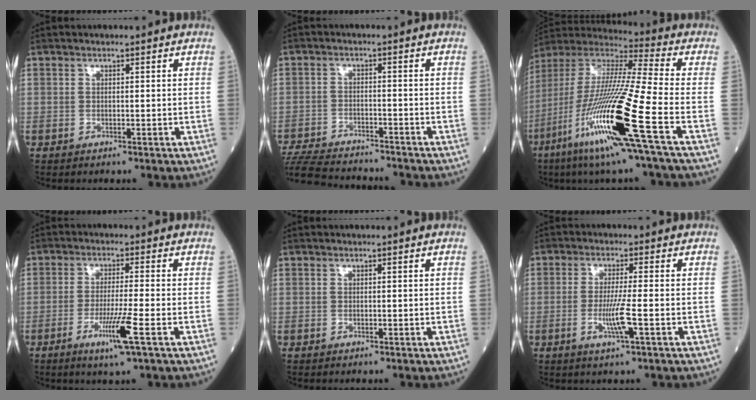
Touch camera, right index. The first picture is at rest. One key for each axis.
{"total": 14.7, "fx": -13.6, "fy": 2.6, "fz": 5.1, "tx": -0.115, "ty": -0.017, "tz": -0.209}
{"total": 22.4, "fx": -8.7, "fy": -0.4, "fz": 20.7, "tx": -0.441, "ty": -0.049, "tz": -0.177}
{"total": 6.5, "fx": -2.9, "fy": -0.8, "fz": 5.7, "tx": -0.108, "ty": -0.019, "tz": -0.055}
{"total": 0.0}
{"total": 5.1, "fx": -1.5, "fy": -0.4, "fz": 4.8, "tx": -0.094, "ty": -0.011, "tz": -0.031}